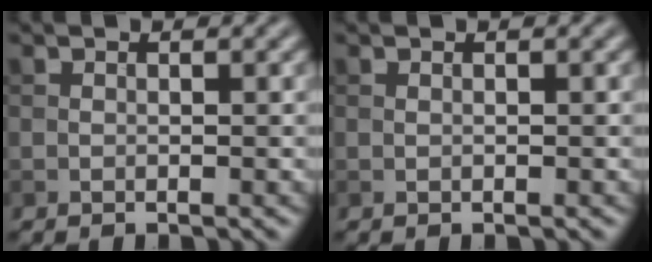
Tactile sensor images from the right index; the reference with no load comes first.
{"total": 0.0}